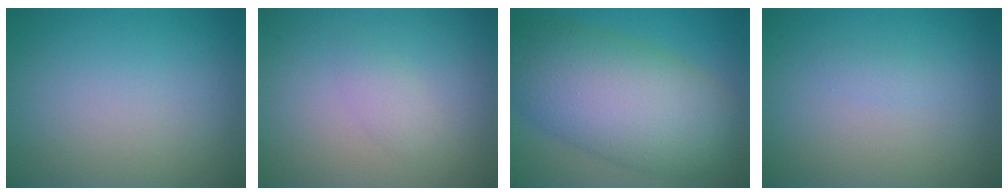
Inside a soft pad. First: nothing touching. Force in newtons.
{"total": 1.3, "press": 1.3, "slide": 0.1}
{"total": 11.8, "press": 11.8, "slide": 0.3}
{"total": 0.6, "press": 0.6, "slide": 0.0}